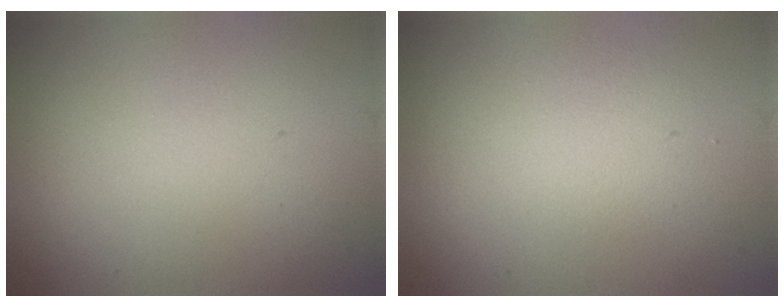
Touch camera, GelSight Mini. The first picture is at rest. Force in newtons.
{"total": 1.9, "press": 1.8, "slide": 0.2}